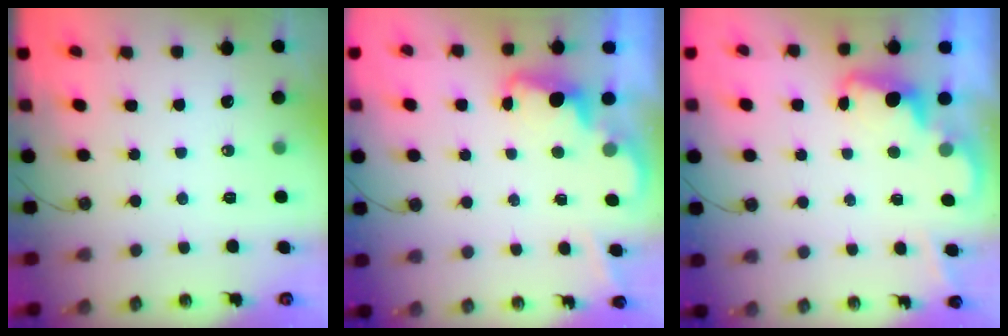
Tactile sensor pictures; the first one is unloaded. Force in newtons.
{"total": 2.0, "press": 1.9, "slide": 0.5}
{"total": 2.4, "press": 2.3, "slide": 0.5}